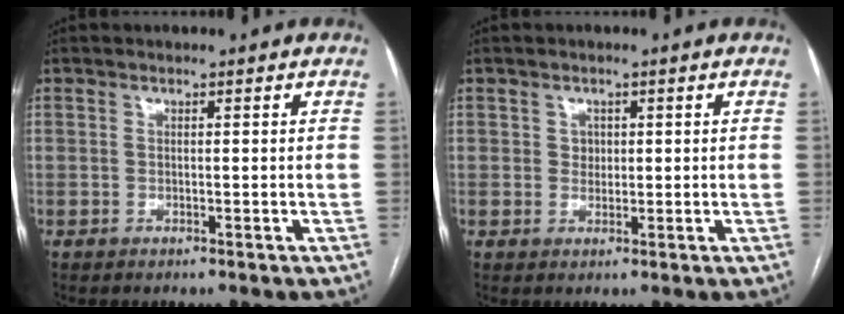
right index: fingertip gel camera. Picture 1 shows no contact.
{"total": 1.6, "force": [0.4, 1.4, 0.7], "torque": [-0.007, 0.000, 0.006]}